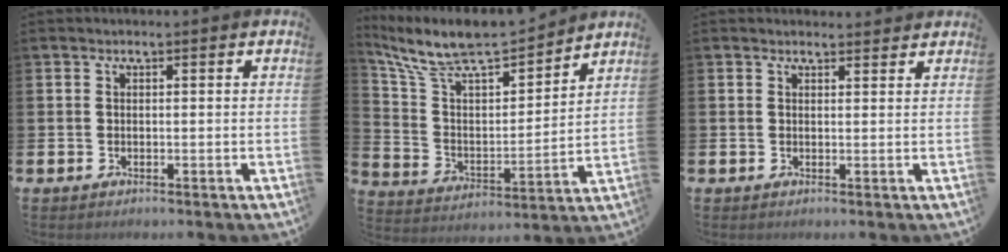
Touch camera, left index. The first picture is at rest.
{"total": 10.1, "force": [9.3, 2.0, 3.3], "torque": [-0.117, -0.066, 0.160]}
{"total": 1.5, "force": [1.4, 0.3, 0.0], "torque": [0.005, -0.004, 0.025]}